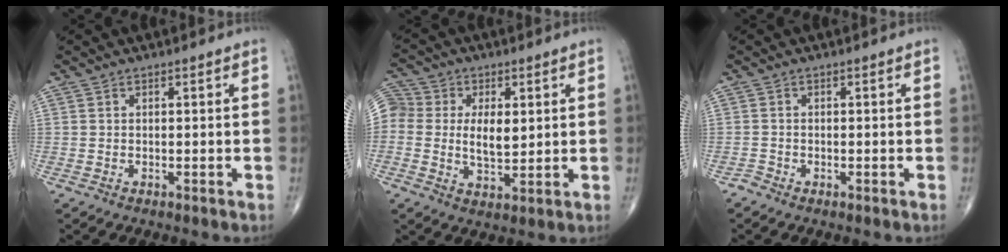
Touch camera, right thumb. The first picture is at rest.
{"total": 14.9, "force": [1.8, 10.5, 10.4], "torque": [-0.204, 0.003, 0.032]}
{"total": 0.8, "force": [-0.7, 0.3, -0.1], "torque": [0.000, -0.002, -0.021]}